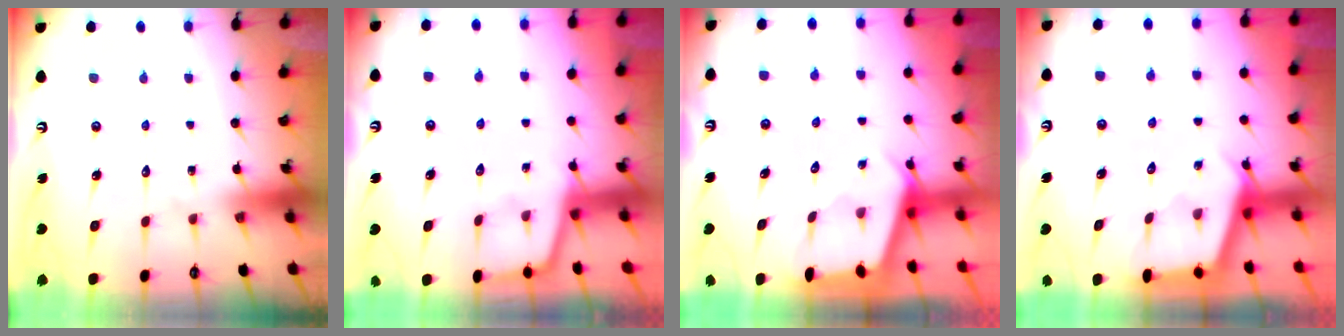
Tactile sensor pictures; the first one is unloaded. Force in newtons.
{"total": 1.7, "press": 1.7, "slide": 0.4}
{"total": 2.5, "press": 2.5, "slide": 0.3}
{"total": 2.8, "press": 2.7, "slide": 0.3}